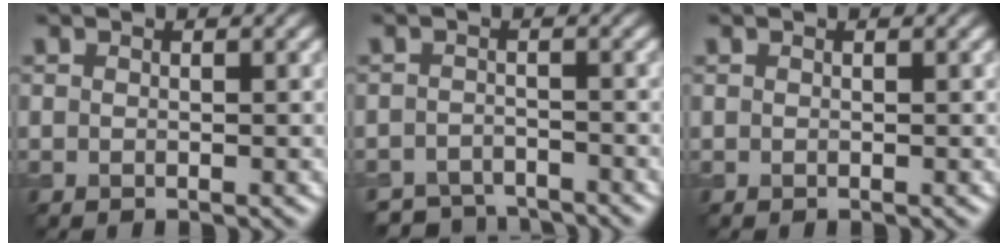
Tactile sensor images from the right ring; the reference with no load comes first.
{"total": 3.7, "force": [-3.6, 0.9, 0.2], "torque": [0.002, -0.003, -0.064]}
{"total": 0.0}